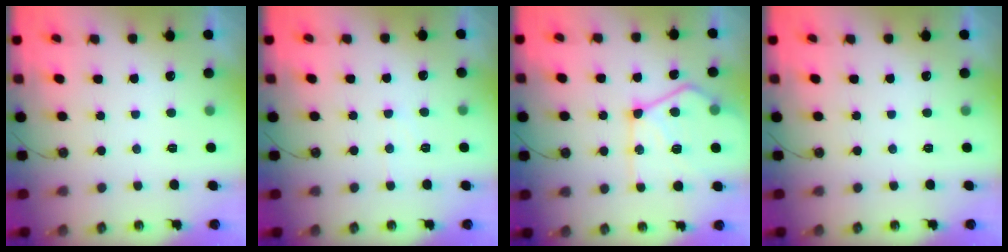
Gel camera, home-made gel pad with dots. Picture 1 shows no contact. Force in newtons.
{"total": 5.1, "press": 5.0, "slide": 0.6}
{"total": 18.3, "press": 18.2, "slide": 2.0}
{"total": 0.0}